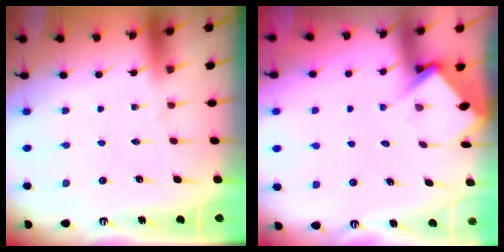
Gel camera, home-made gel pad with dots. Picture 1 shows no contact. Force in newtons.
{"total": 4.9, "press": 4.8, "slide": 0.6}